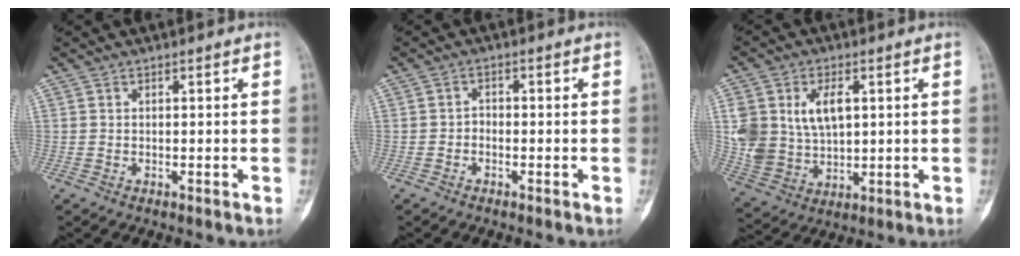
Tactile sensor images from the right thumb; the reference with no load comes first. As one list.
[{"total": 1.4, "force": [-0.7, 1.0, 0.7], "torque": [-0.005, 0.010, -0.017]}, {"total": 12.1, "force": [3.1, 8.1, 8.5], "torque": [-0.149, -0.008, 0.074]}]